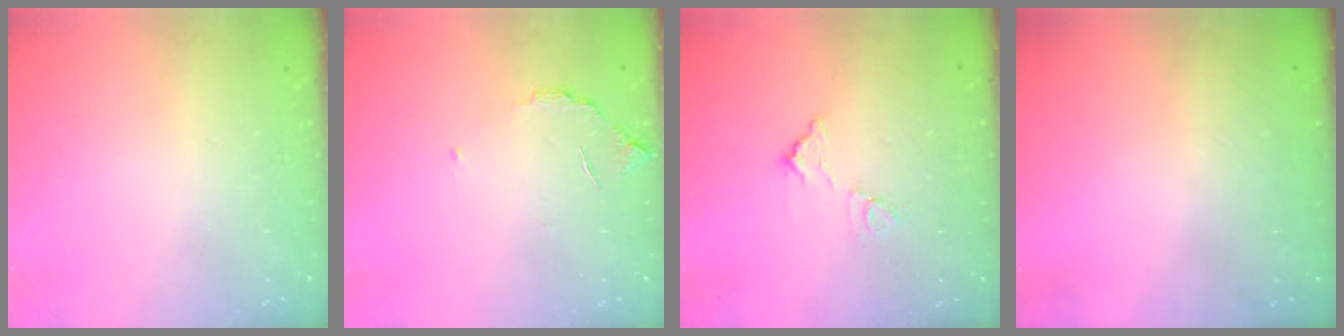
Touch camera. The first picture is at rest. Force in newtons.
{"total": 4.9, "press": 4.9, "slide": 0.4}
{"total": 7.0, "press": 7.0, "slide": 0.3}
{"total": 2.9, "press": 2.9, "slide": 0.3}